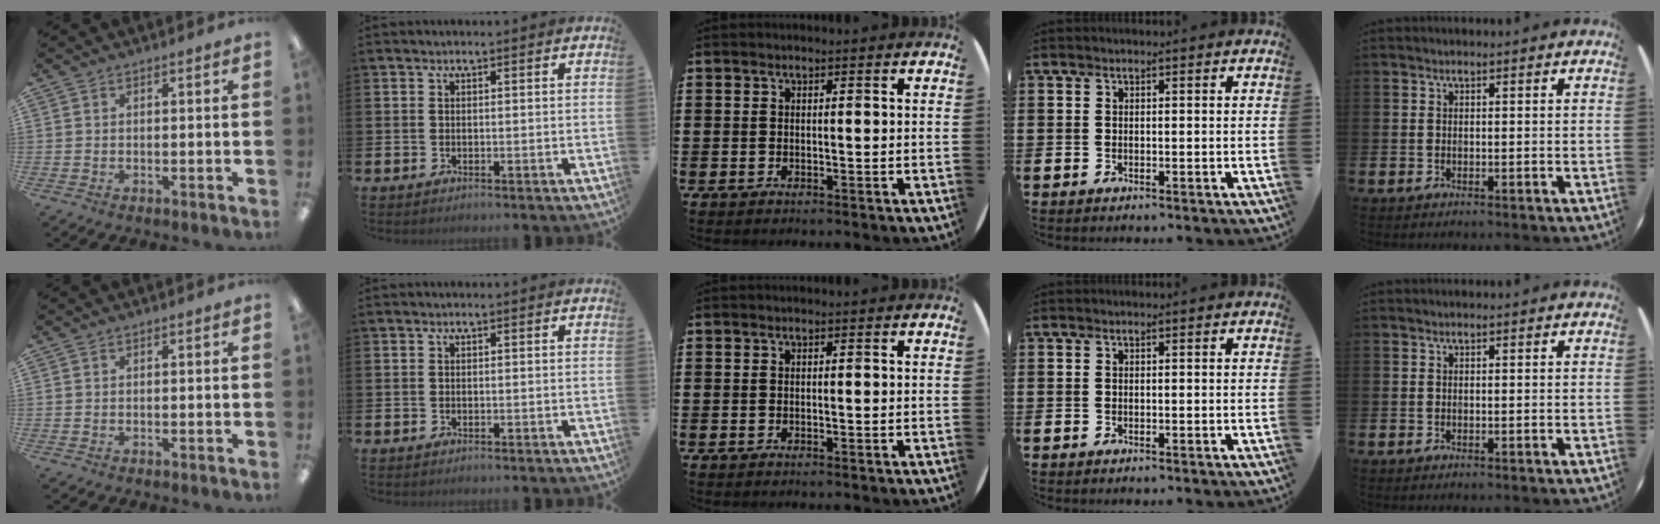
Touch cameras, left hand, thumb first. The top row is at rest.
{}